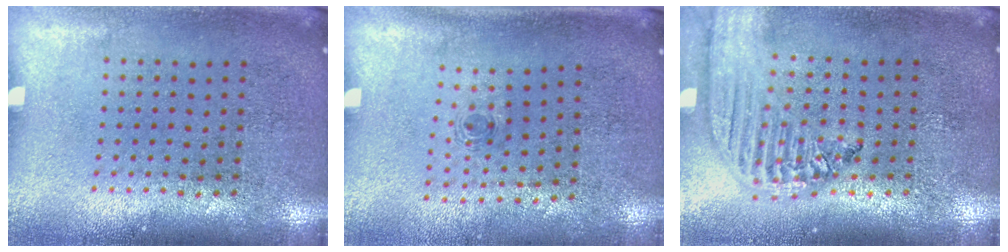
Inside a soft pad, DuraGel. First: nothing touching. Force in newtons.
{"total": 0.5, "press": 0.3, "slide": 0.5}
{"total": 2.3, "press": 2.0, "slide": 1.2}